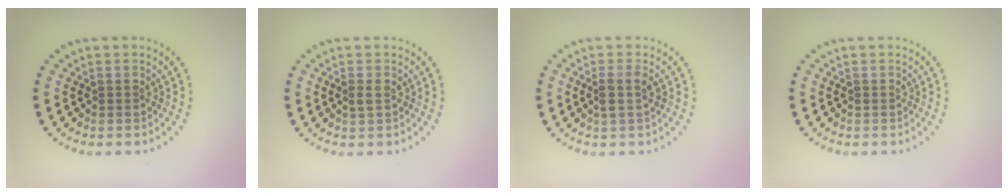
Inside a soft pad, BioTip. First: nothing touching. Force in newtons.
{"total": 0.9, "press": 0.9, "slide": 0.3}
{"total": 1.6, "press": 1.3, "slide": 0.8}
{"total": 0.0}